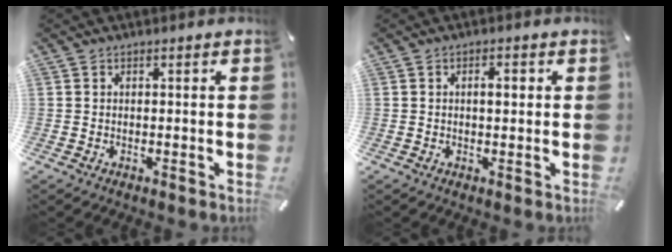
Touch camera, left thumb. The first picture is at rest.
{"total": 2.8, "force": [0.4, 1.3, 2.4], "torque": [-0.032, 0.003, 0.001]}